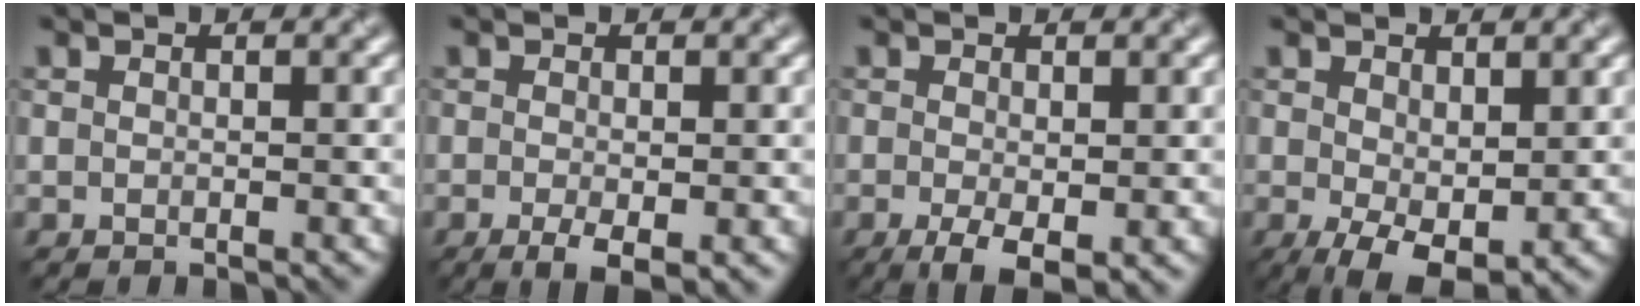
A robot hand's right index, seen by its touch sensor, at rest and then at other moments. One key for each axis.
{"total": 2.6, "fx": -0.9, "fy": 0.7, "fz": 2.4, "tx": -0.043, "ty": -0.011, "tz": -0.015}
{"total": 3.7, "fx": -1.1, "fy": 1.4, "fz": 3.3, "tx": -0.059, "ty": -0.011, "tz": -0.016}
{"total": 5.0, "fx": -0.7, "fy": 2.5, "fz": 4.2, "tx": -0.084, "ty": -0.015, "tz": -0.005}